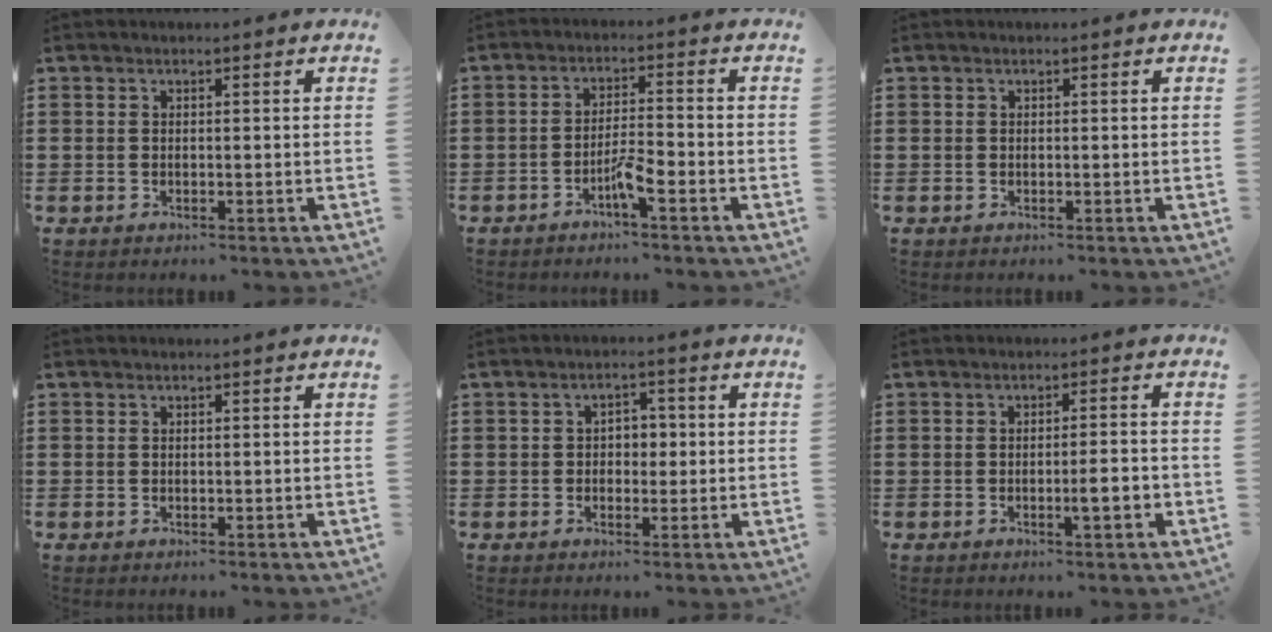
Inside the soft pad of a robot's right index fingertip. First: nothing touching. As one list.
[{"total": 3.7, "force": [-2.3, 0.4, 2.9], "torque": [-0.065, -0.001, -0.047]}, {"total": 0.0}, {"total": 0.0}, {"total": 2.7, "force": [-0.3, 2.1, 1.8], "torque": [-0.031, 0.006, -0.012]}, {"total": 3.8, "force": [-1.2, 0.5, 3.6], "torque": [-0.052, -0.004, -0.022]}]